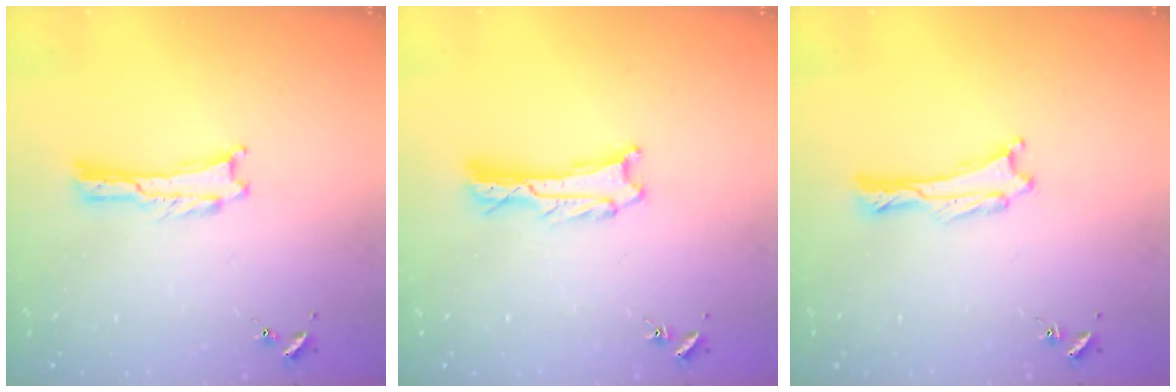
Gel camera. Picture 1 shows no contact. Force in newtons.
{"total": 0.9, "press": 0.9, "slide": 0.1}
{"total": 0.6, "press": 0.5, "slide": 0.1}